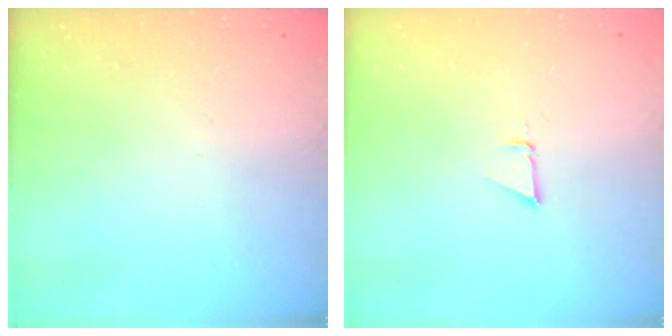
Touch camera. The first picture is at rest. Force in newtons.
{"total": 2.5, "press": 2.5, "slide": 0.1}